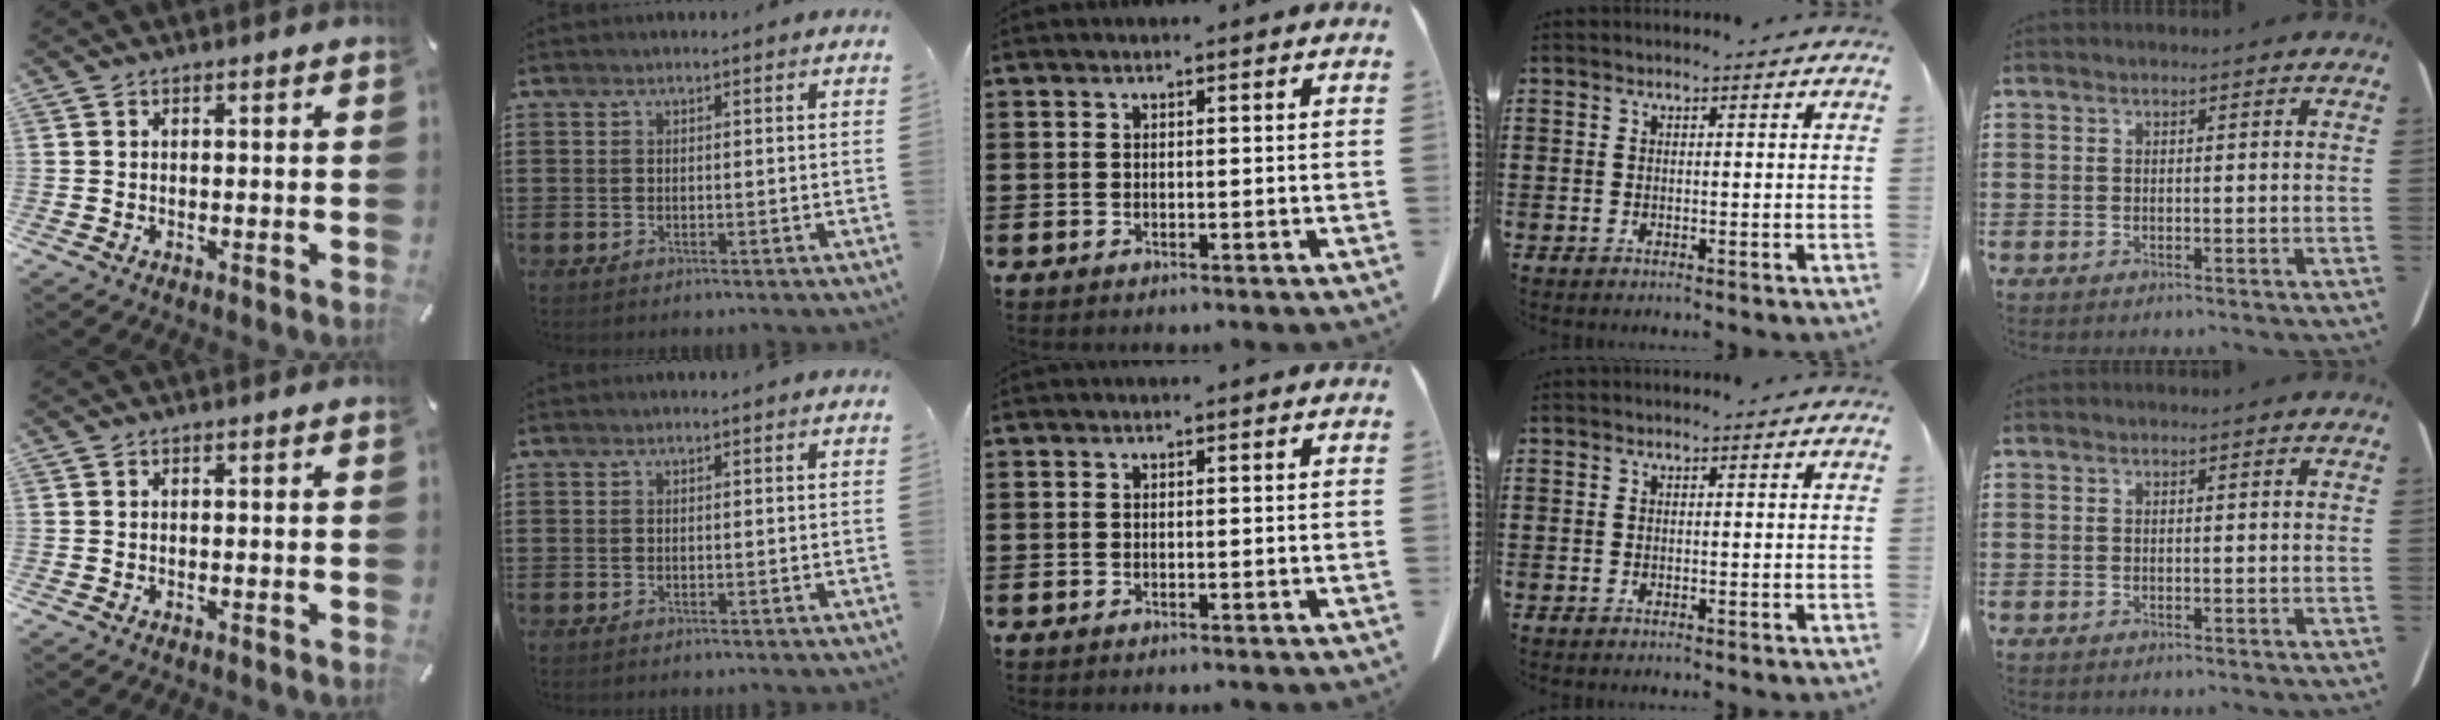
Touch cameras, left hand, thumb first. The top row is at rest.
{}